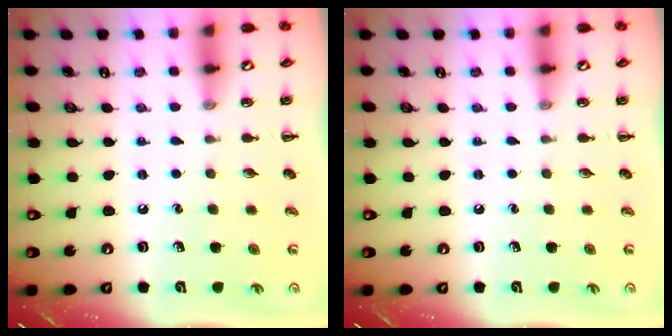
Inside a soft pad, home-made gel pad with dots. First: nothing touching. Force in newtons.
{"total": 0.0}